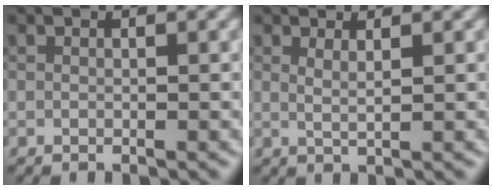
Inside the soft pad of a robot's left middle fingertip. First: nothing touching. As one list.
[{"total": 1.1, "force": [0.5, 0.3, 0.9], "torque": [-0.012, -0.001, 0.005]}]